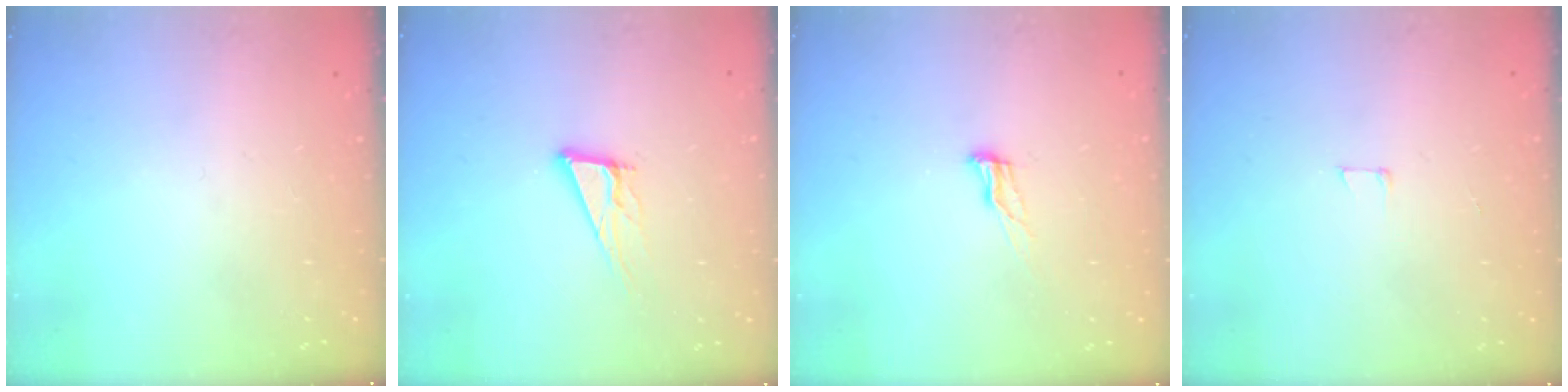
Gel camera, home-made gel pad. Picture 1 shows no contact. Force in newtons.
{"total": 10.8, "press": 10.5, "slide": 2.6}
{"total": 8.0, "press": 7.7, "slide": 2.0}
{"total": 3.0, "press": 3.0, "slide": 0.2}